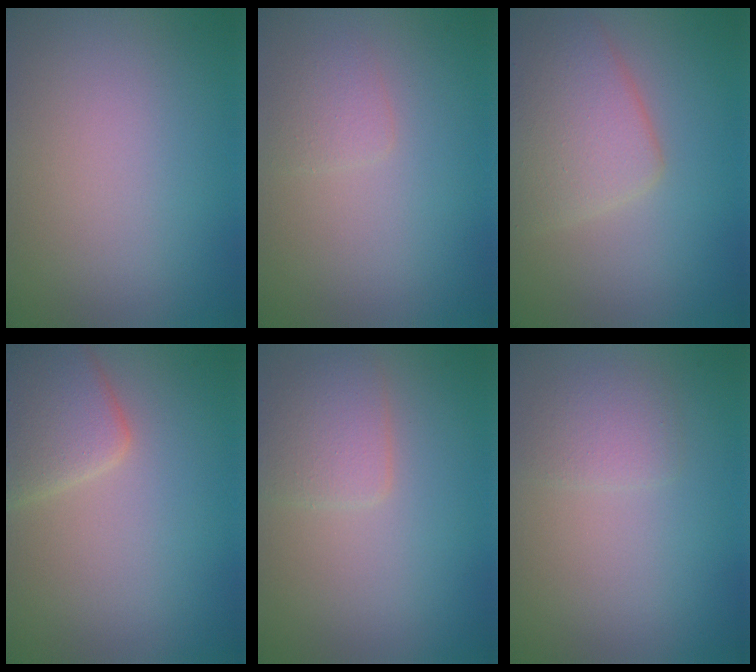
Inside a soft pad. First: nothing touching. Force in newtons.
{"total": 1.3, "press": 1.3, "slide": 0.0}
{"total": 4.8, "press": 4.8, "slide": 0.2}
{"total": 4.2, "press": 4.2, "slide": 0.2}
{"total": 2.5, "press": 2.5, "slide": 0.1}
{"total": 1.6, "press": 1.6, "slide": 0.0}